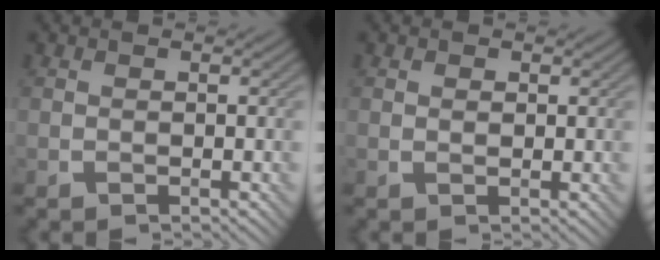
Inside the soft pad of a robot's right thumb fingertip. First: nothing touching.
{"total": 0.7, "force": [0.3, 0.4, 0.4], "torque": [-0.005, -0.003, 0.005]}